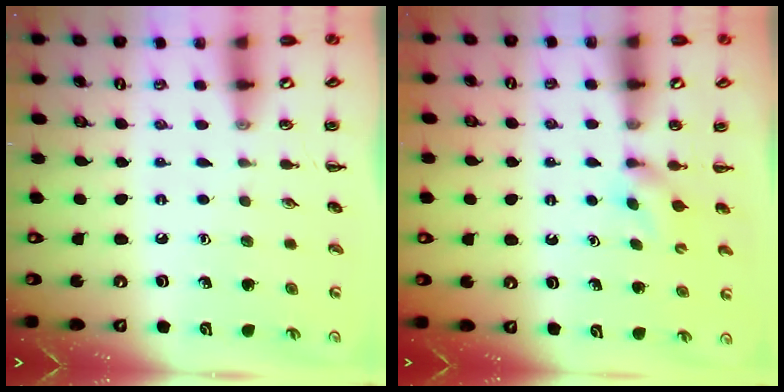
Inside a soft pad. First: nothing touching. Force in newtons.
{"total": 2.9, "press": 2.8, "slide": 0.9}